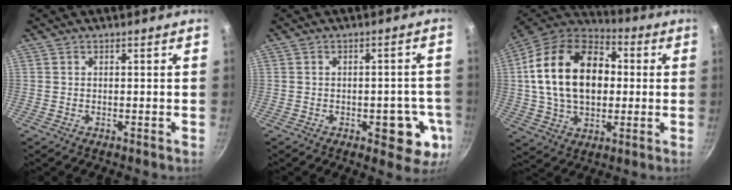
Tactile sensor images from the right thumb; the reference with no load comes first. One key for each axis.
{"total": 9.0, "fx": -2.7, "fy": 4.5, "fz": 7.3, "tx": -0.052, "ty": 0.007, "tz": -0.030}
{"total": 23.2, "fx": 2.7, "fy": 15.6, "fz": 17.0, "tx": -0.275, "ty": 0.027, "tz": 0.039}